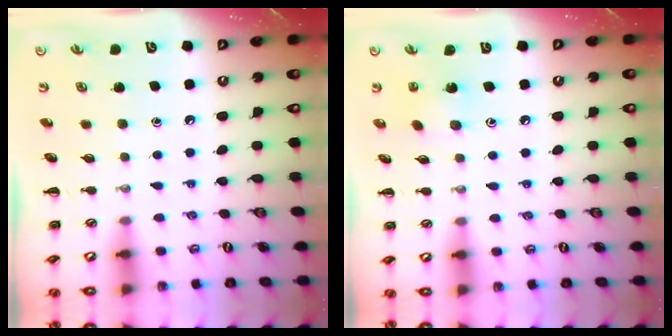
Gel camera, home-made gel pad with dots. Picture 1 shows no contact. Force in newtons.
{"total": 4.6, "press": 4.4, "slide": 1.3}